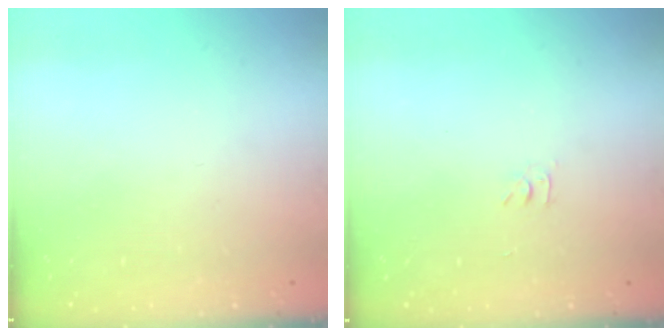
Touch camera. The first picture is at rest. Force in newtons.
{"total": 2.8, "press": 2.8, "slide": 0.4}